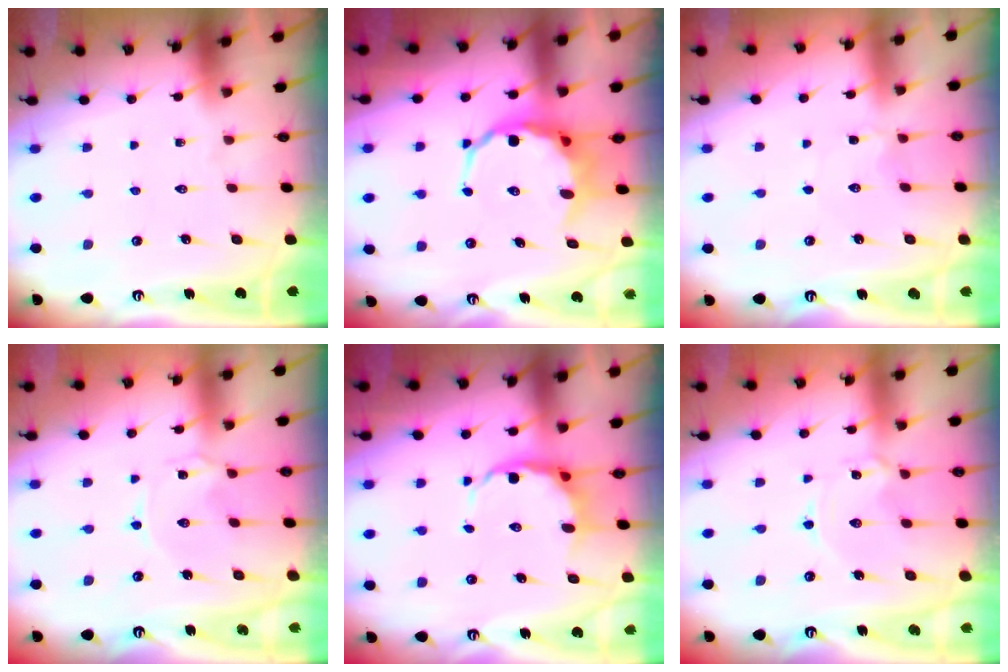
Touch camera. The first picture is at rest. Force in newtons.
{"total": 9.6, "press": 9.3, "slide": 2.4}
{"total": 2.5, "press": 2.5, "slide": 0.3}
{"total": 0.7, "press": 0.6, "slide": 0.3}
{"total": 6.6, "press": 6.1, "slide": 2.5}
{"total": 1.7, "press": 1.7, "slide": 0.2}